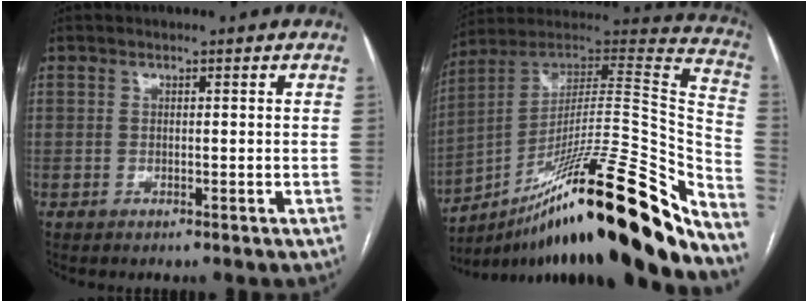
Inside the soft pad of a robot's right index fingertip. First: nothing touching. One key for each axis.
{"total": 34.3, "fx": -22.6, "fy": 2.7, "fz": 25.6, "tx": -0.301, "ty": 0.013, "tz": -0.358}